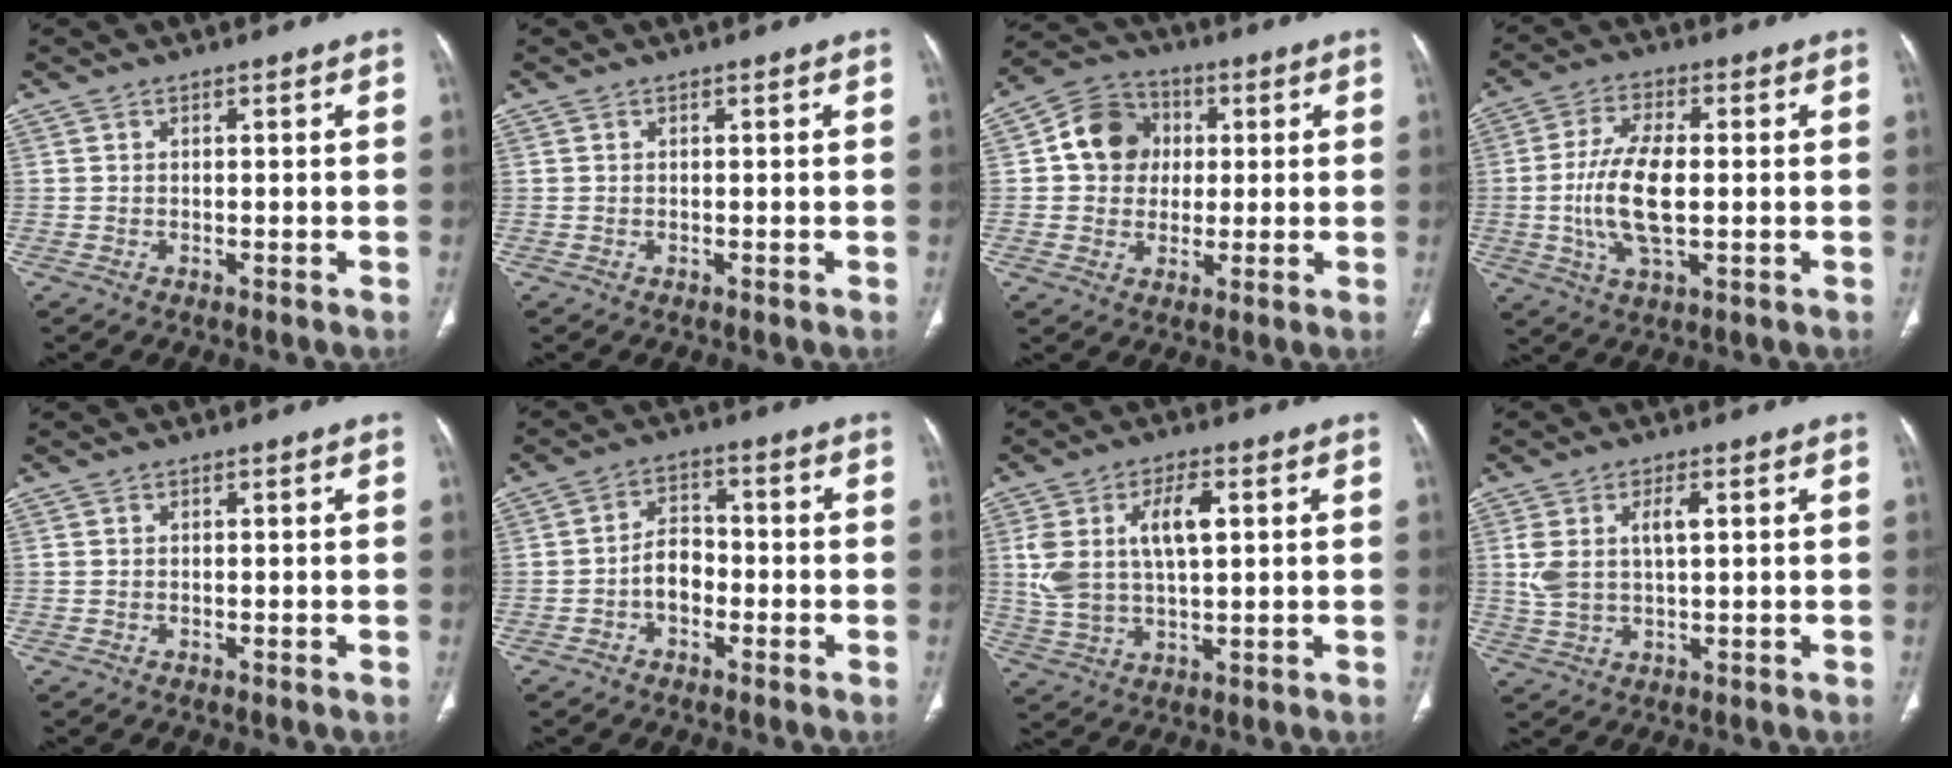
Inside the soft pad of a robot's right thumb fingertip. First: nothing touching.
{"total": 0.0}
{"total": 10.4, "force": [1.6, 9.1, 4.8], "torque": [-0.049, 0.011, 0.018]}
{"total": 11.7, "force": [-0.7, 5.0, 10.5], "torque": [-0.217, 0.002, -0.012]}
{"total": 0.0}
{"total": 5.5, "force": [-1.9, 3.8, 3.5], "torque": [-0.047, 0.026, -0.042]}
{"total": 11.4, "force": [2.6, 5.6, 9.6], "torque": [-0.188, 0.004, 0.055]}
{"total": 6.8, "force": [1.5, 3.1, 5.8], "torque": [-0.128, 0.005, 0.036]}